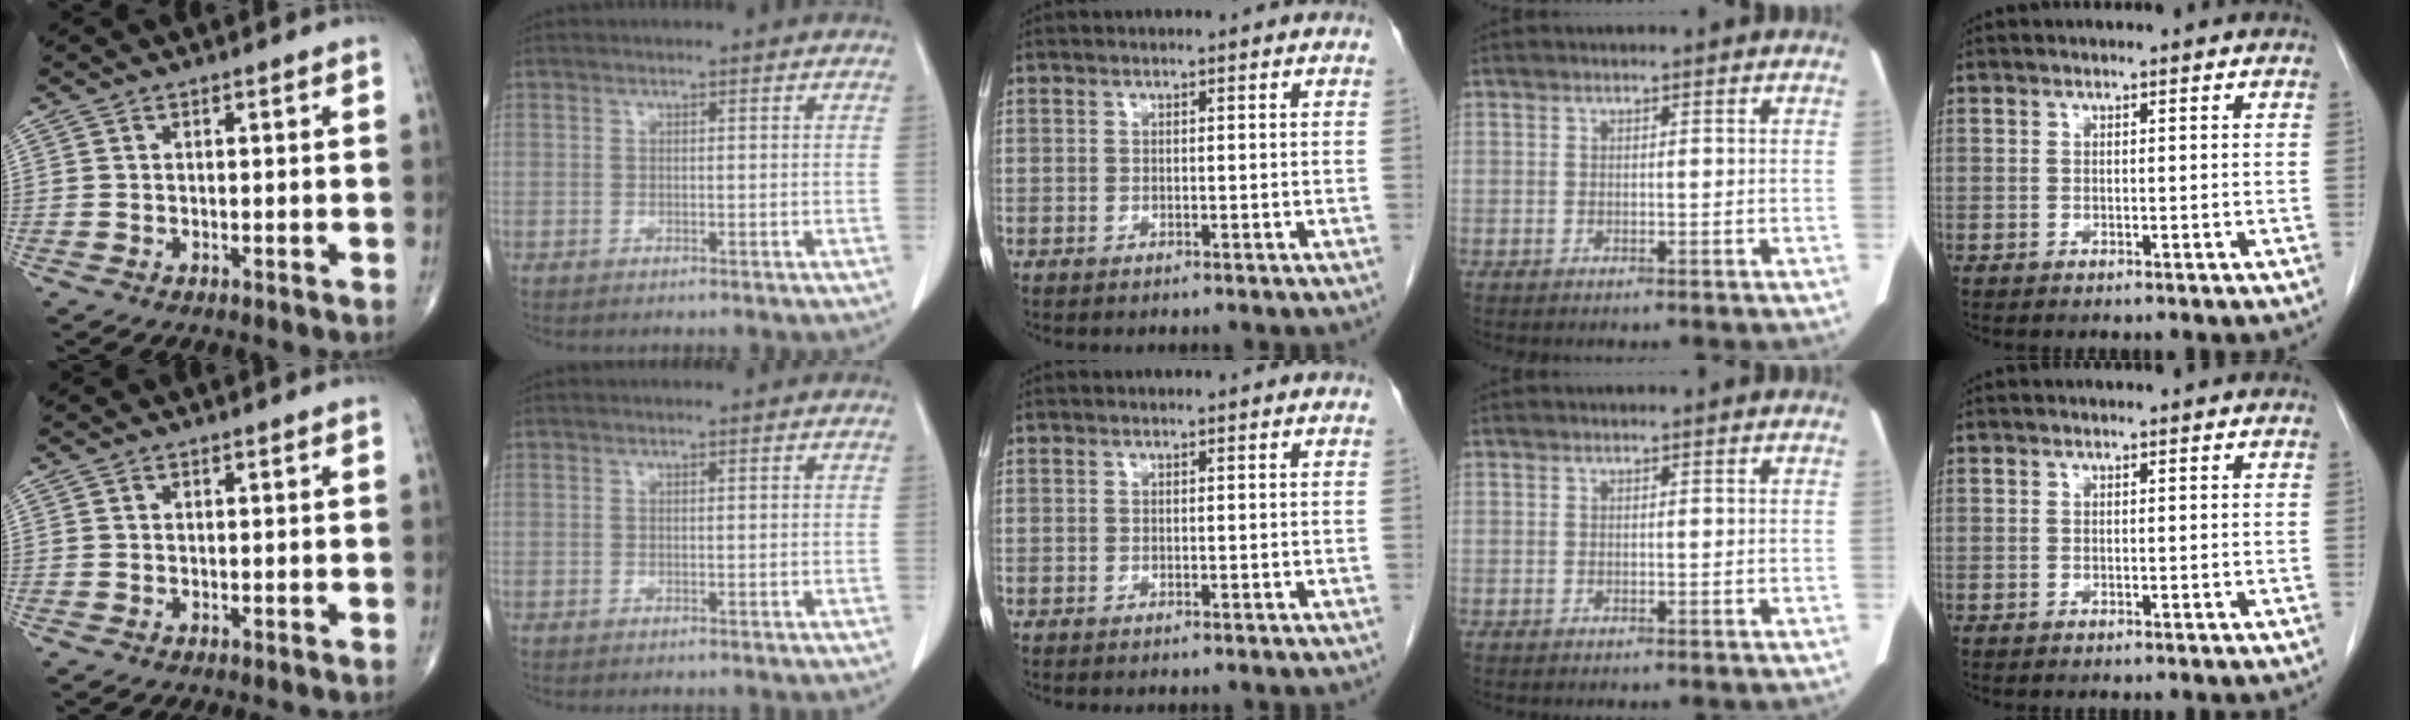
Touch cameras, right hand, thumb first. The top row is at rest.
{}